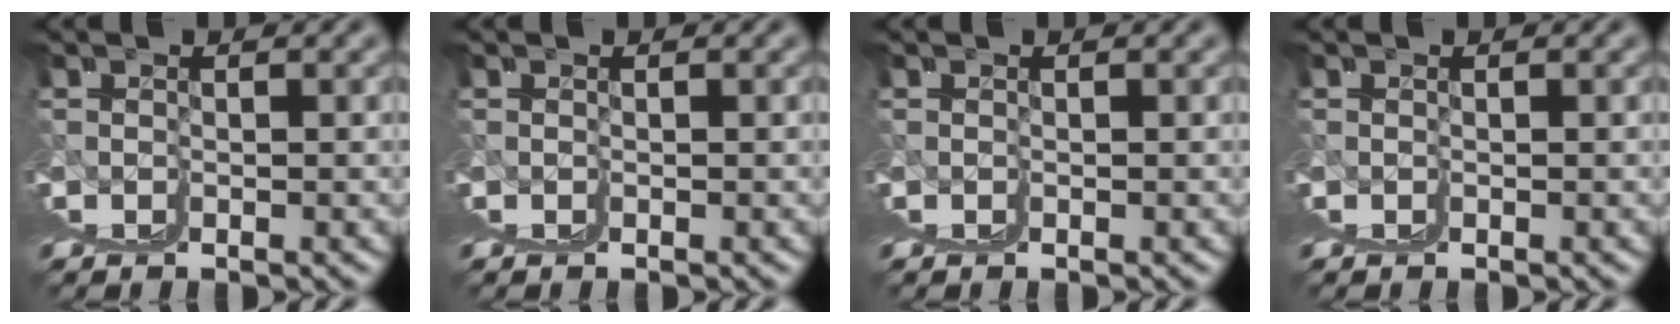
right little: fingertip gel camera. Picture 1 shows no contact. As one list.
[{"total": 0.0}, {"total": 0.0}, {"total": 0.0}]